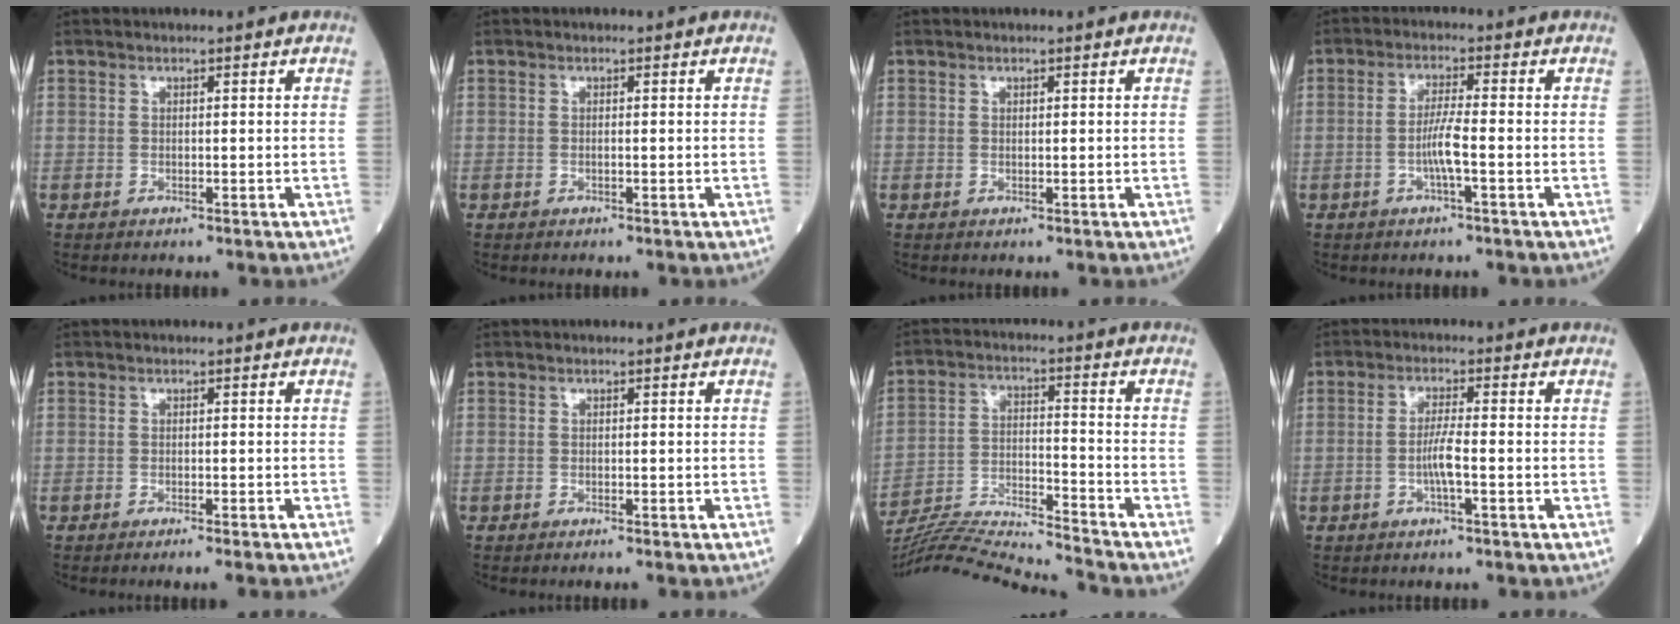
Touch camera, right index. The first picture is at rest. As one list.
[{"total": 0.0}, {"total": 0.0}, {"total": 3.9, "force": [-1.2, -0.1, 3.7], "torque": [-0.076, 0.003, -0.025]}, {"total": 2.9, "force": [-2.5, -0.6, 1.4], "torque": [-0.011, 0.002, -0.034]}, {"total": 1.1, "force": [-1.0, -0.2, 0.6], "torque": [-0.006, 0.002, -0.012]}, {"total": 17.0, "force": [-16.3, -2.0, 4.5], "torque": [-0.079, -0.004, -0.271]}, {"total": 3.4, "force": [-1.0, 0.0, 3.2], "torque": [-0.065, 0.000, -0.022]}]